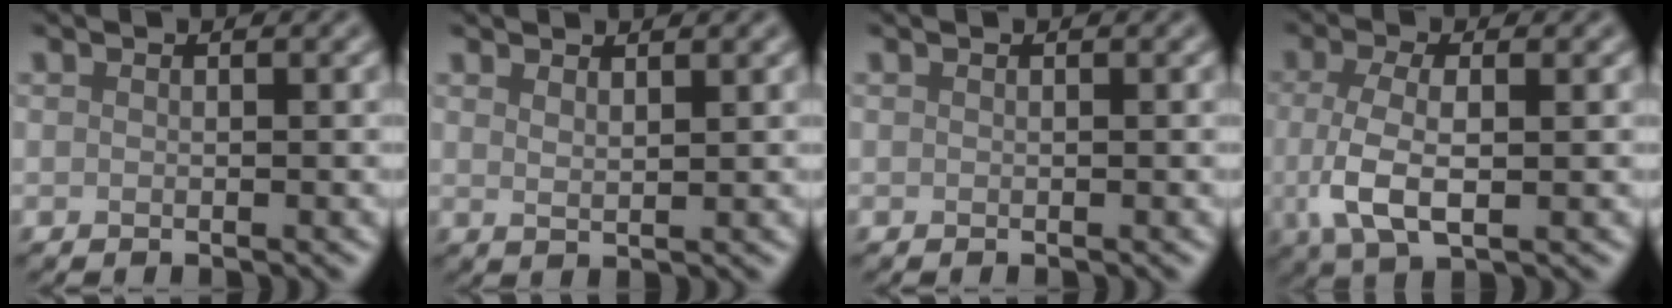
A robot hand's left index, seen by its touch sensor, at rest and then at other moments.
{"total": 1.5, "force": [1.2, 0.4, 0.8], "torque": [-0.009, -0.001, 0.018]}
{"total": 0.0}
{"total": 5.0, "force": [-0.3, 2.1, 4.5], "torque": [-0.104, -0.006, -0.007]}